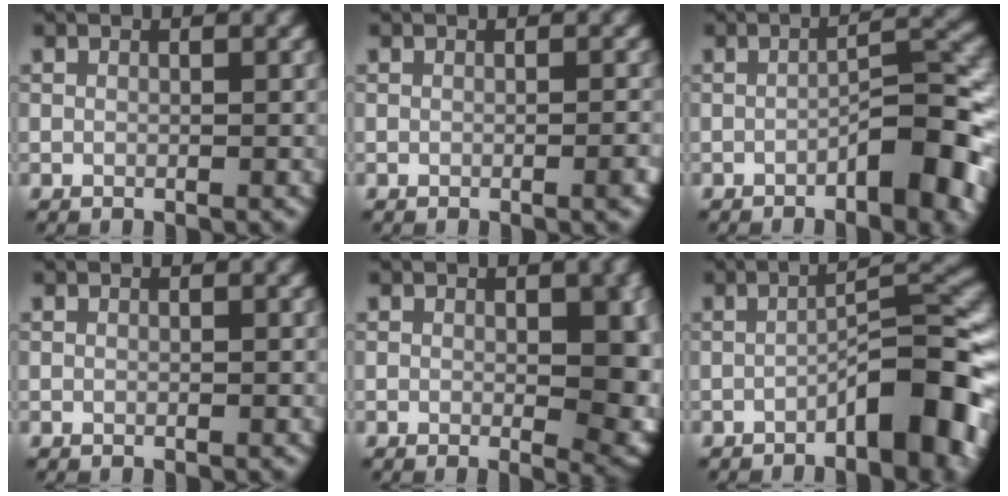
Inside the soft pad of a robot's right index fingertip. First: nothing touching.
{"total": 1.2, "force": [-0.4, 0.2, 1.1], "torque": [-0.011, 0.003, -0.007]}
{"total": 6.1, "force": [-2.5, 1.5, 5.4], "torque": [-0.073, 0.018, -0.039]}
{"total": 0.0}
{"total": 5.9, "force": [0.0, 2.4, 5.4], "torque": [-0.056, -0.004, 0.003]}
{"total": 7.6, "force": [-3.3, 1.8, 6.6], "torque": [-0.088, 0.024, -0.055]}